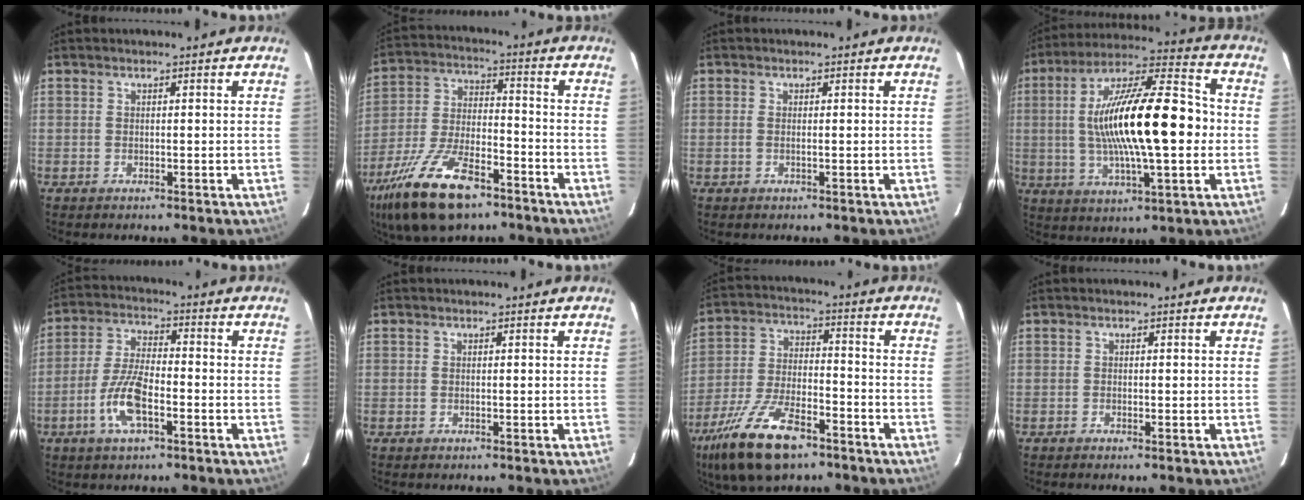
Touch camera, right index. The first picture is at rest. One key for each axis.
{"total": 19.3, "fx": -12.5, "fy": 7.8, "fz": 12.5, "tx": -0.264, "ty": -0.027, "tz": -0.224}
{"total": 0.8, "fx": -0.1, "fy": 0.0, "fz": 0.8, "tx": -0.019, "ty": 0.000, "tz": -0.004}
{"total": 21.8, "fx": -0.3, "fy": 5.4, "fz": 21.1, "tx": -0.373, "ty": 0.018, "tz": -0.008}
{"total": 9.3, "fx": -3.9, "fy": 3.1, "fz": 7.8, "tx": -0.167, "ty": 0.001, "tz": -0.075}
{"total": 0.0}
{"total": 16.9, "fx": -11.0, "fy": 6.8, "fz": 11.0, "tx": -0.238, "ty": -0.027, "tz": -0.199}
{"total": 0.0}